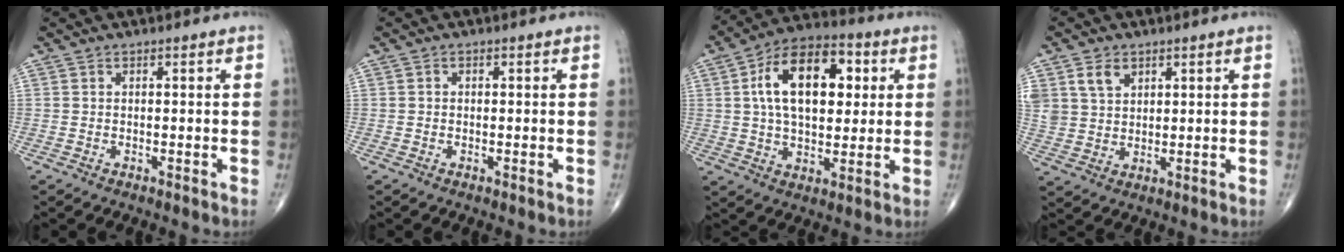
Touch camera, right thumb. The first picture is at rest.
{"total": 0.5, "force": [0.0, 0.5, 0.2], "torque": [0.001, 0.001, 0.000]}
{"total": 17.9, "force": [4.0, 10.3, 14.0], "torque": [-0.206, 0.012, 0.062]}
{"total": 6.7, "force": [3.3, 4.8, 3.2], "torque": [-0.049, -0.011, 0.071]}